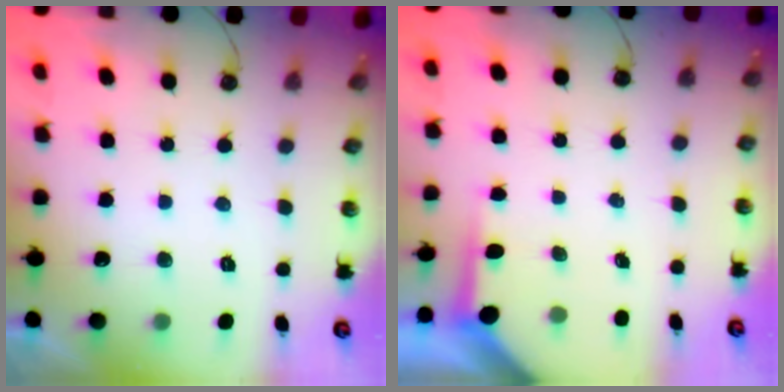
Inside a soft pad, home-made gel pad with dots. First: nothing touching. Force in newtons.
{"total": 3.8, "press": 3.7, "slide": 0.4}